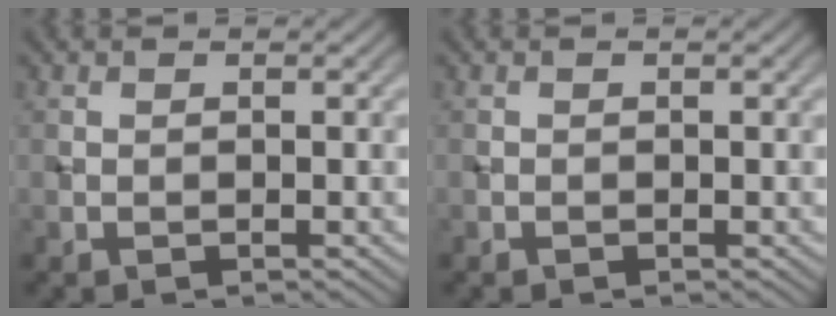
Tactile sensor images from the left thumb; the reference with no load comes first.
{"total": 0.0}